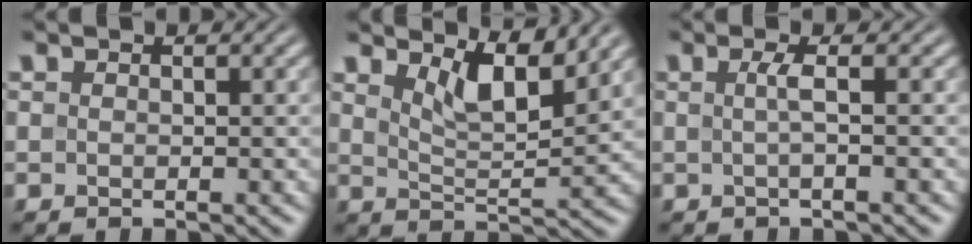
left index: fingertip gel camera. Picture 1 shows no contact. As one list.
[{"total": 4.3, "force": [3.0, 1.1, 2.8], "torque": [-0.060, -0.009, 0.049]}, {"total": 1.4, "force": [-0.1, 0.1, 1.4], "torque": [-0.032, 0.002, -0.004]}]